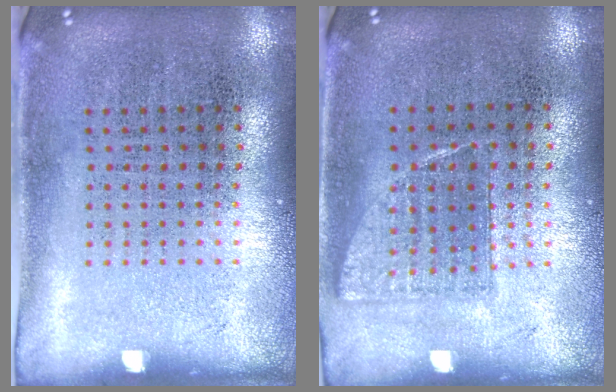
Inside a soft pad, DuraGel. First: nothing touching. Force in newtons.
{"total": 0.7, "press": 0.7, "slide": 0.2}